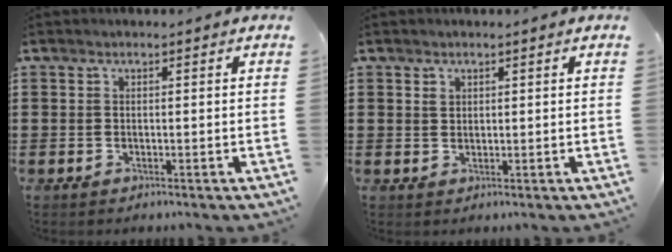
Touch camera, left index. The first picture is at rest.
{"total": 1.1, "force": [0.7, 0.8, 0.4], "torque": [-0.011, 0.003, 0.013]}